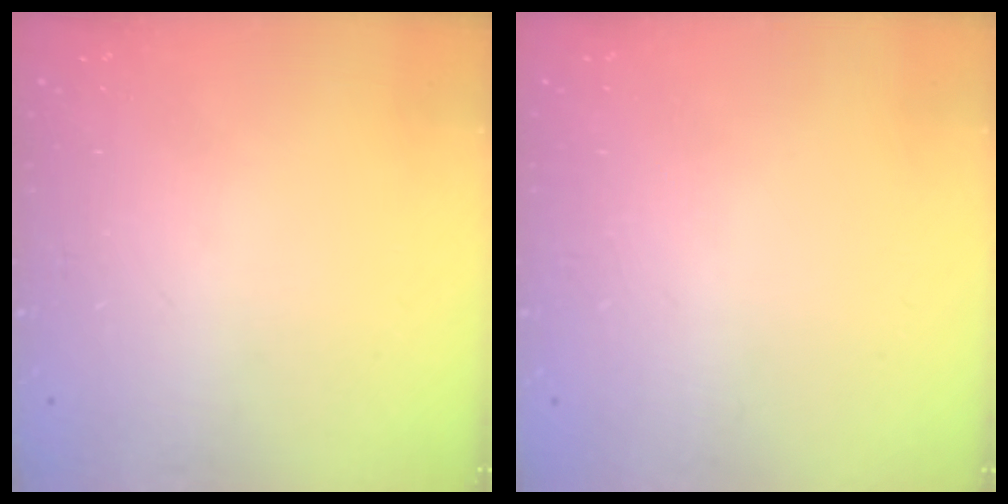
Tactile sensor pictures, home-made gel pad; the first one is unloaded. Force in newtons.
{"total": 1.8, "press": 1.8, "slide": 0.1}